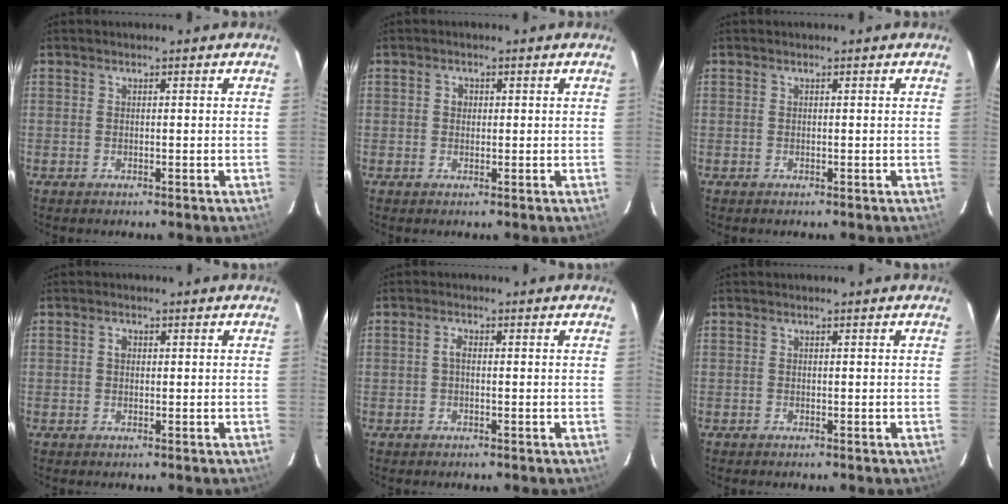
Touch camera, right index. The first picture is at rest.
{"total": 1.4, "force": [0.1, 1.3, 0.4], "torque": [-0.006, 0.006, 0.000]}
{"total": 0.0}
{"total": 1.2, "force": [0.2, 1.0, 0.7], "torque": [-0.012, 0.007, 0.001]}
{"total": 1.4, "force": [-0.2, 0.7, 1.2], "torque": [-0.025, 0.007, -0.006]}
{"total": 0.0}